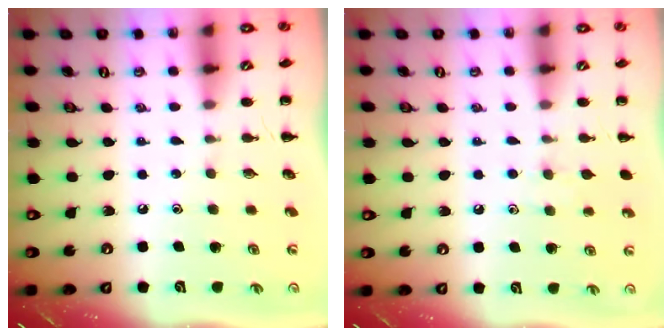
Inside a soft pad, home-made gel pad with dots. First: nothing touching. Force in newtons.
{"total": 5.0, "press": 4.6, "slide": 1.9}